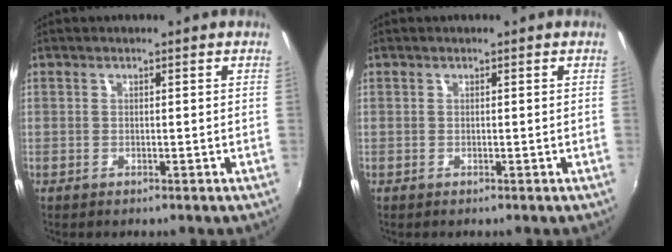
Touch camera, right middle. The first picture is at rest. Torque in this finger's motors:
{"motor_torque": [-0.01, 0.01, 0.00, 0.00]}